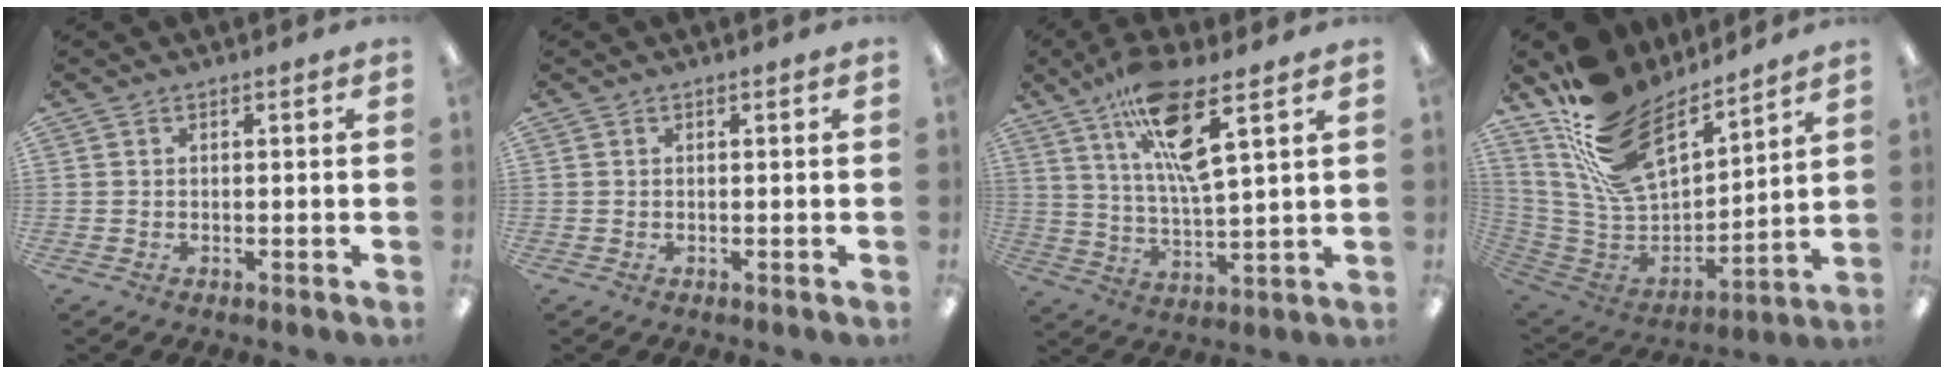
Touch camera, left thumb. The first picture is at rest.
{"total": 0.0}
{"total": 15.0, "force": [8.8, 3.7, 11.6], "torque": [-0.207, -0.033, 0.146]}
{"total": 21.7, "force": [14.4, 11.4, 11.7], "torque": [-0.236, -0.088, 0.262]}